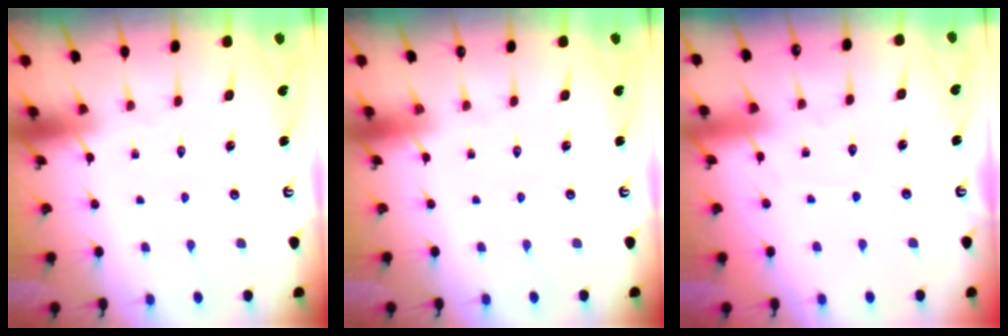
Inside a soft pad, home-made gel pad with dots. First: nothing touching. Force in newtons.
{"total": 0.0}
{"total": 3.0, "press": 3.0, "slide": 0.4}